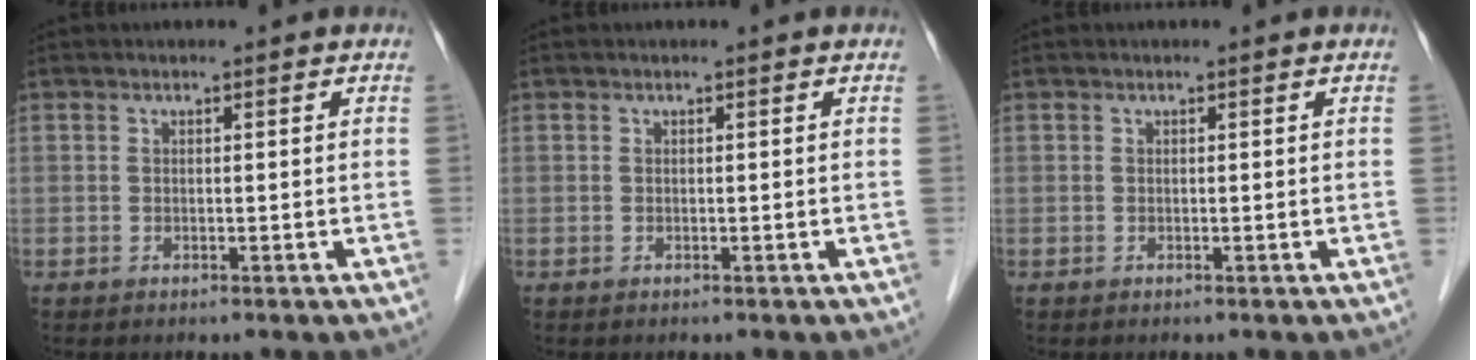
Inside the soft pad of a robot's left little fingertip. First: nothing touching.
{"total": 0.0}
{"total": 0.0}